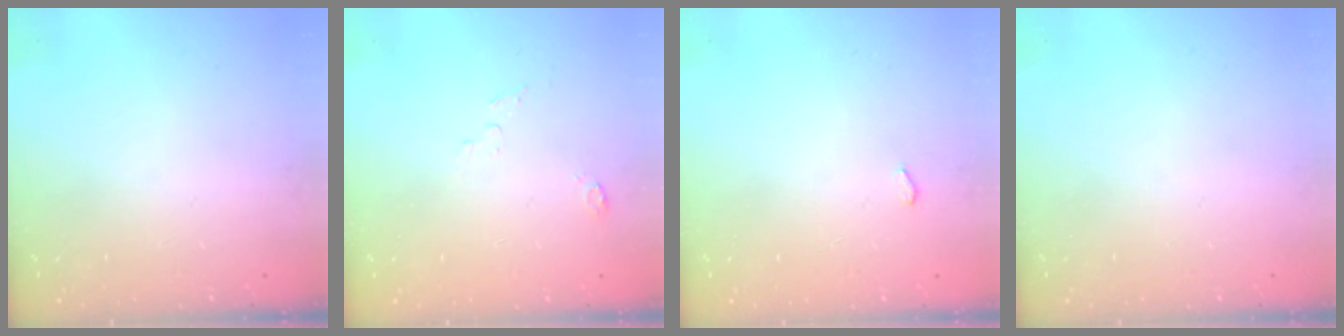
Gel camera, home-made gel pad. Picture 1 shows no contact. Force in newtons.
{"total": 3.3, "press": 3.2, "slide": 0.4}
{"total": 2.6, "press": 2.2, "slide": 1.3}
{"total": 0.0}